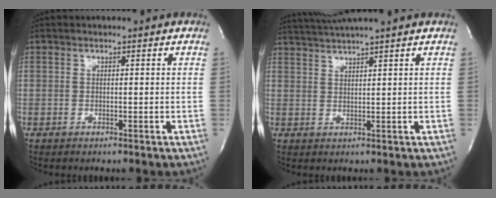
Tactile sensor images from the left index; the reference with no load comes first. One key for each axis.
{"total": 4.9, "fx": 4.3, "fy": -1.7, "fz": 1.7, "tx": -0.031, "ty": 0.010, "tz": 0.081}